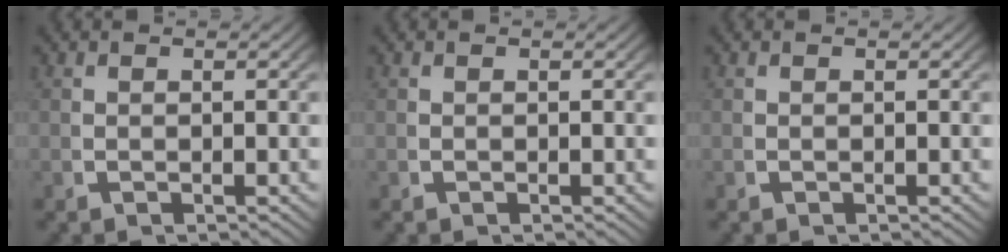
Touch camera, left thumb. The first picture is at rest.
{"total": 0.0}
{"total": 0.0}